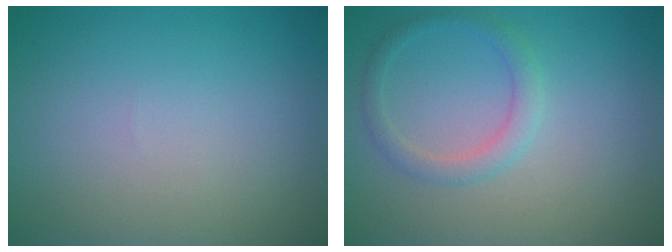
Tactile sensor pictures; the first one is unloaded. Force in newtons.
{"total": 2.0, "press": 2.0, "slide": 0.1}